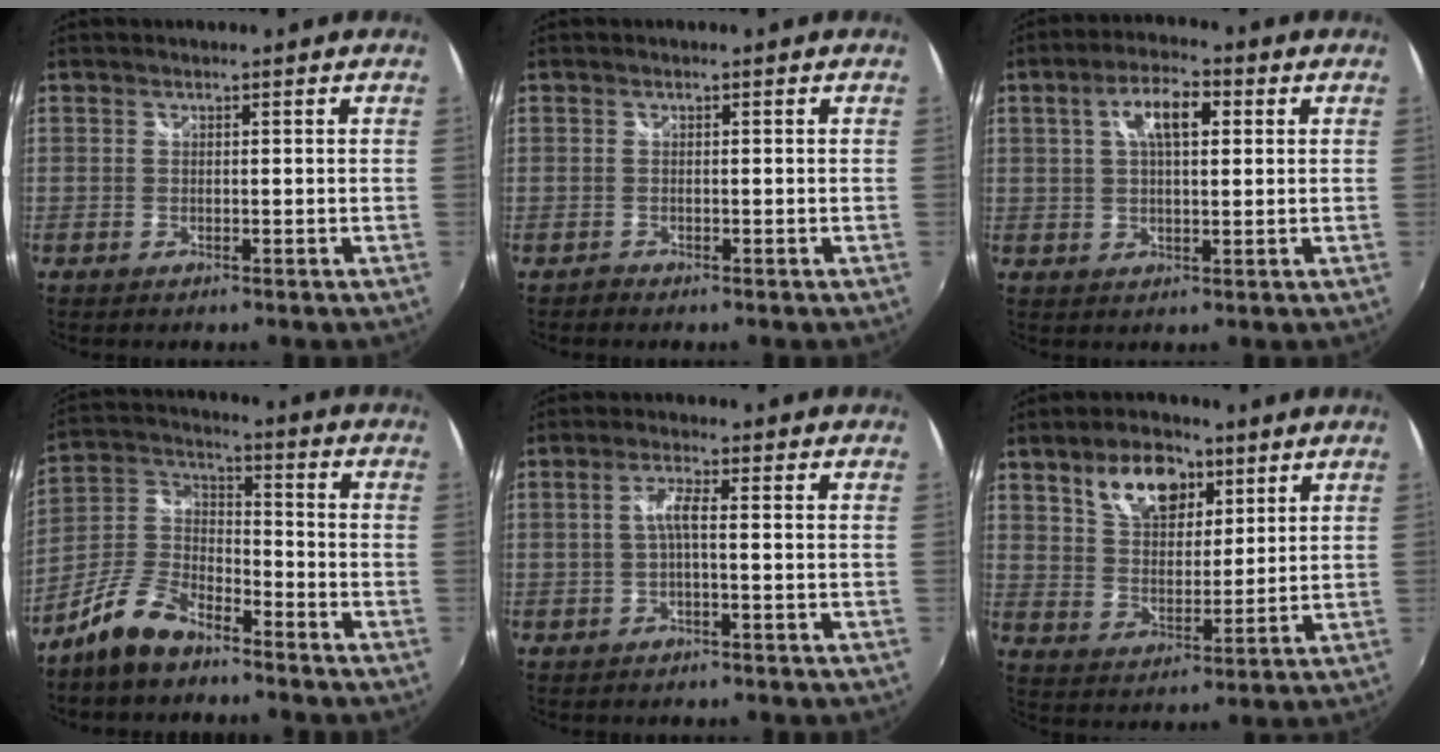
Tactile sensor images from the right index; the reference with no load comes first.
{"total": 0.8, "force": [-0.7, 0.3, -0.2], "torque": [0.002, 0.001, -0.015]}
{"total": 7.4, "force": [2.2, 3.1, 6.4], "torque": [-0.114, 0.018, 0.037]}
{"total": 10.6, "force": [-7.4, 4.6, 6.0], "torque": [-0.141, 0.015, -0.145]}
{"total": 2.8, "force": [-0.6, 0.2, 2.8], "torque": [-0.056, 0.006, -0.009]}
{"total": 11.1, "force": [6.1, 6.3, 6.8], "torque": [-0.118, 0.019, 0.109]}